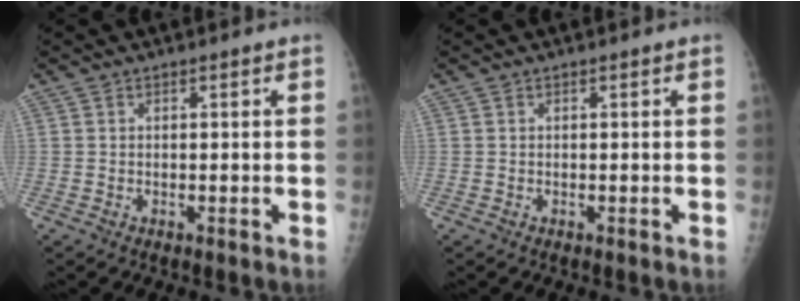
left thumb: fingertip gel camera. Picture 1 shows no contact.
{"total": 0.0}